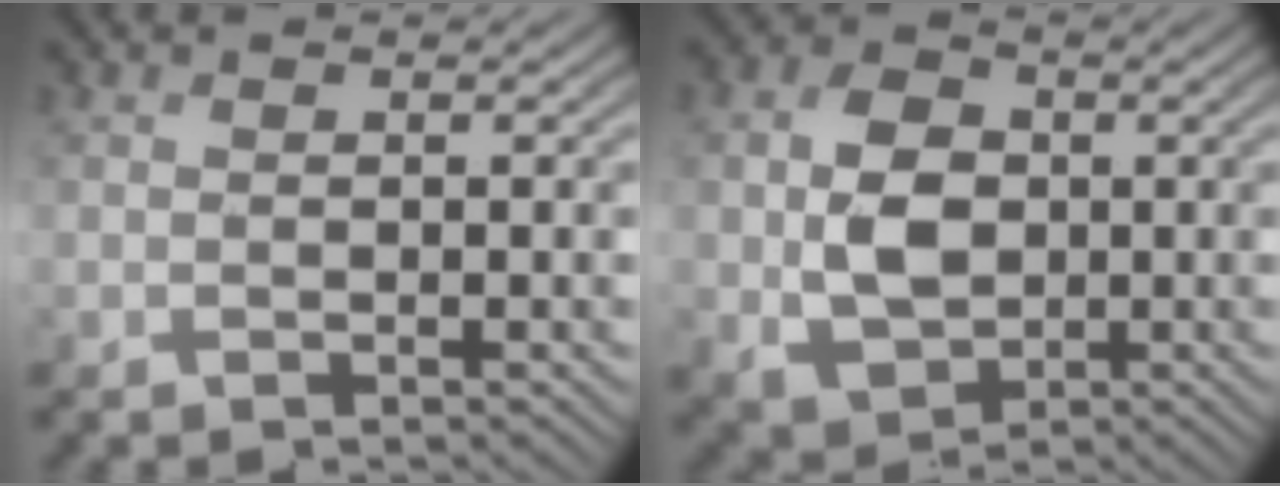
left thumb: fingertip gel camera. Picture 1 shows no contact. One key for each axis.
{"total": 7.3, "fx": -0.2, "fy": 5.4, "fz": 4.9, "tx": -0.109, "ty": -0.003, "tz": -0.008}